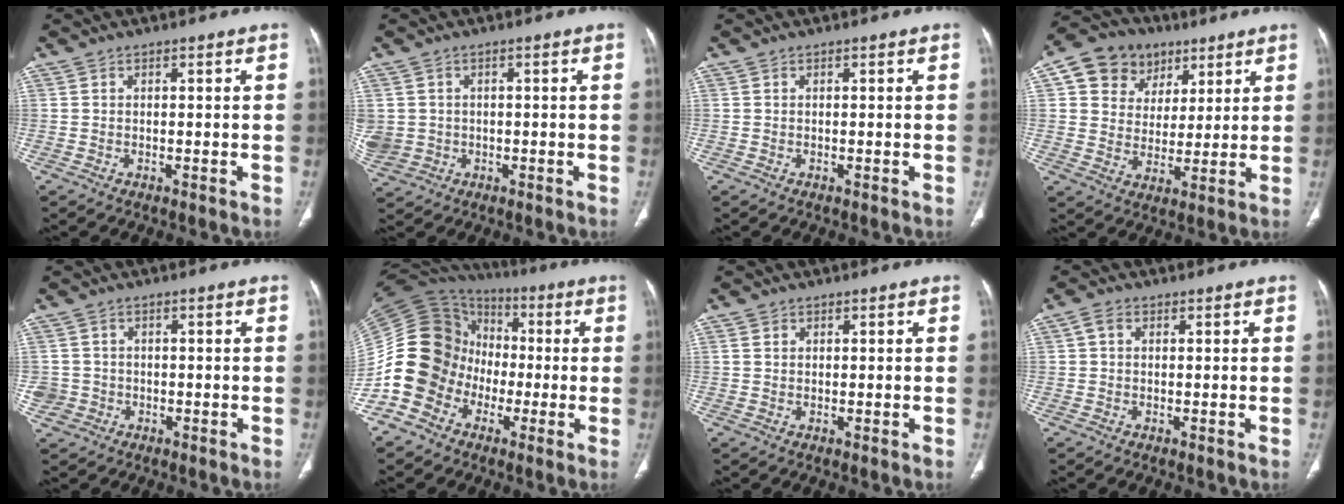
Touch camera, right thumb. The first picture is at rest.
{"total": 6.1, "force": [-0.7, 5.7, 2.3], "torque": [-0.063, 0.007, 0.003]}
{"total": 0.0}
{"total": 12.7, "force": [5.9, 10.4, 4.3], "torque": [-0.041, -0.004, 0.101]}
{"total": 3.3, "force": [-0.9, 3.2, 0.2], "torque": [0.011, 0.014, -0.017]}
{"total": 18.0, "force": [-5.5, 15.7, 6.9], "torque": [-0.124, 0.071, -0.103]}
{"total": 1.2, "force": [0.5, 1.0, 0.5], "torque": [-0.008, 0.000, 0.009]}
{"total": 1.8, "force": [0.3, 1.3, 1.2], "torque": [-0.022, 0.009, 0.005]}